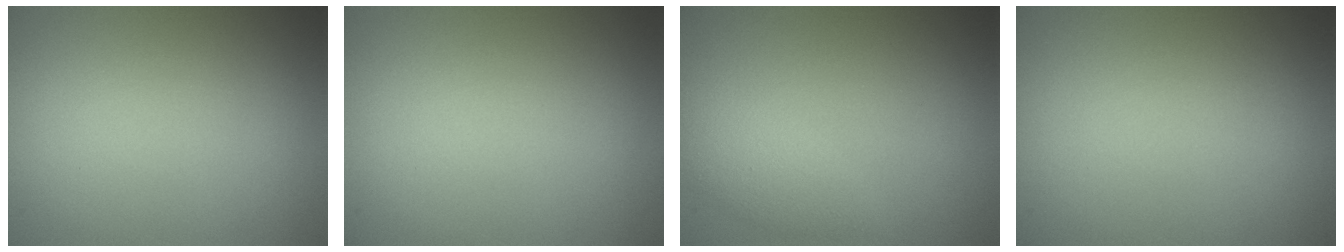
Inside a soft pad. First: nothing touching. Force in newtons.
{"total": 0.0}
{"total": 2.2, "press": 2.2, "slide": 0.2}
{"total": 0.0}